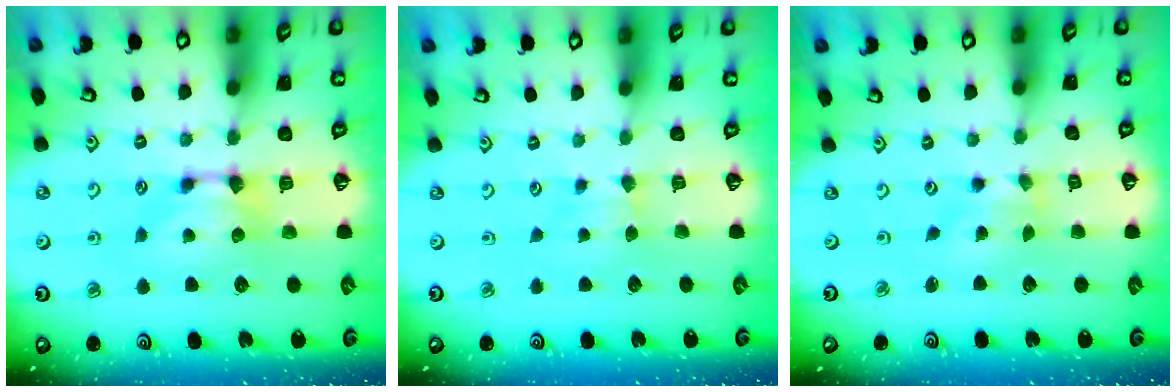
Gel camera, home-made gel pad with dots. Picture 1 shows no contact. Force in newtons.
{"total": 2.6, "press": 2.6, "slide": 0.5}
{"total": 2.0, "press": 1.7, "slide": 1.0}